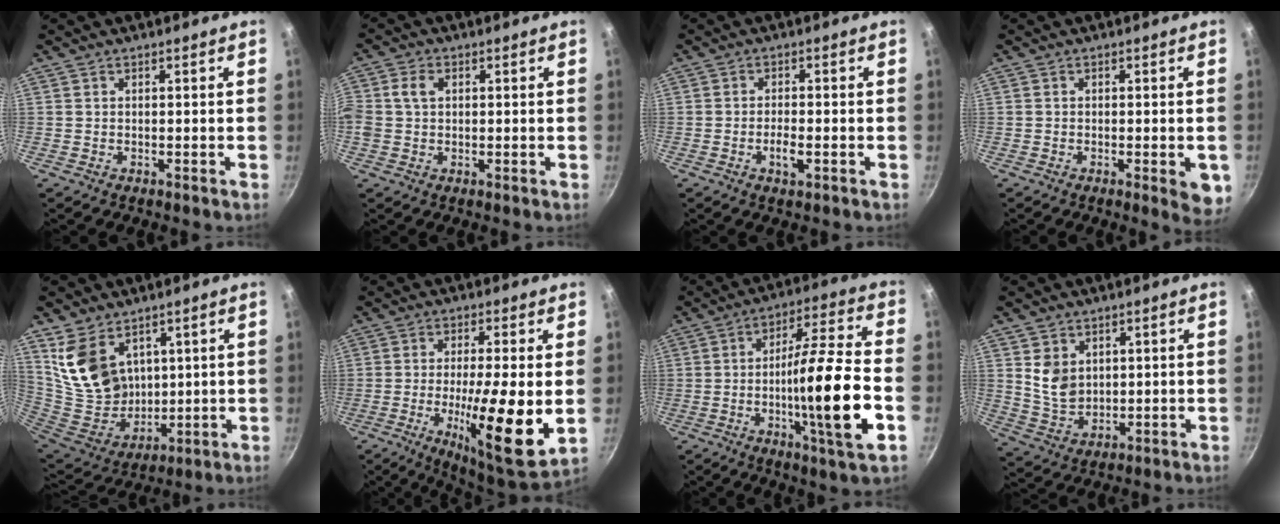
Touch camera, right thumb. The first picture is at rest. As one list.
[{"total": 4.5, "force": [0.8, 3.4, 2.9], "torque": [-0.051, 0.008, 0.007]}, {"total": 3.3, "force": [-1.2, 1.1, 2.9], "torque": [-0.054, 0.006, -0.023]}, {"total": 5.0, "force": [-1.4, 1.6, 4.5], "torque": [-0.044, -0.003, -0.018]}, {"total": 14.6, "force": [7.2, 10.1, 7.8], "torque": [-0.125, -0.053, 0.159]}, {"total": 16.3, "force": [-2.4, 3.0, 15.9], "torque": [-0.245, -0.017, -0.040]}, {"total": 18.6, "force": [-4.4, 1.9, 18.0], "torque": [-0.281, 0.026, -0.072]}, {"total": 7.2, "force": [2.1, 5.5, 4.2], "torque": [-0.060, -0.021, 0.052]}]